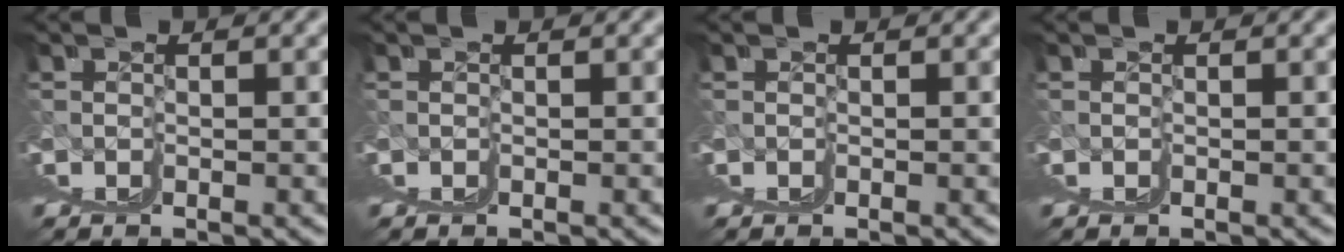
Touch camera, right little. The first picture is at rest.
{"total": 0.0}
{"total": 0.0}
{"total": 0.0}